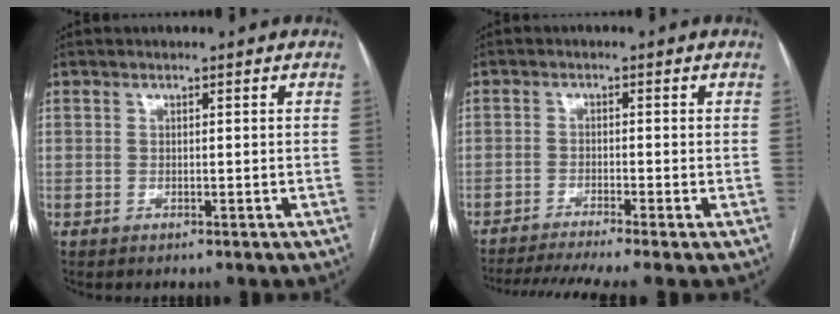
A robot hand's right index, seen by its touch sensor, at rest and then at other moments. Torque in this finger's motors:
{"motor_torque": [1.18, -0.96, 0.27, 0.06]}